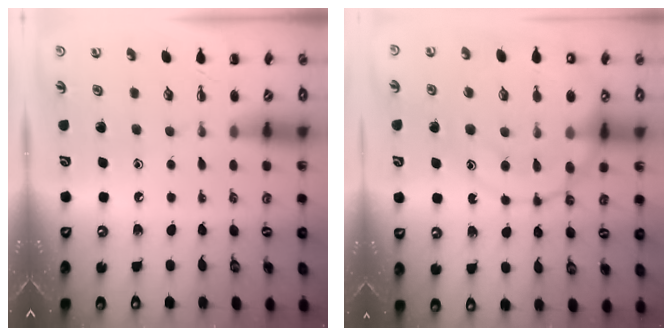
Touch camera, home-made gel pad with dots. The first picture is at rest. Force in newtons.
{"total": 17.6, "press": 17.5, "slide": 2.2}